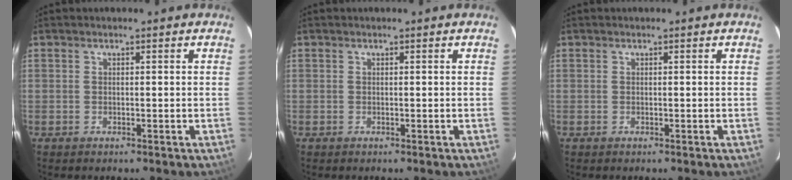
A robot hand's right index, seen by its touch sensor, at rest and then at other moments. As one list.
[{"total": 0.0}, {"total": 0.0}]